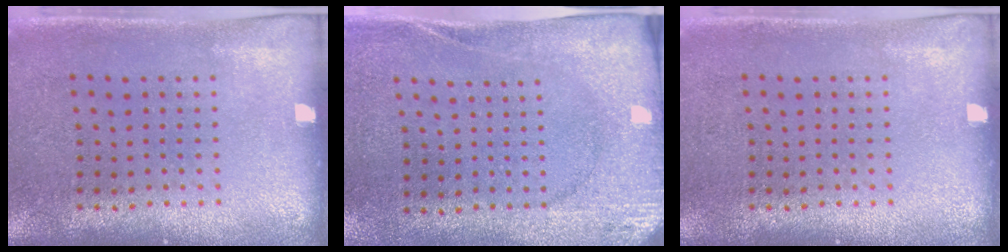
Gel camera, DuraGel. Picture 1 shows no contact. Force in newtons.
{"total": 2.7, "press": 2.0, "slide": 1.7}
{"total": 0.0}